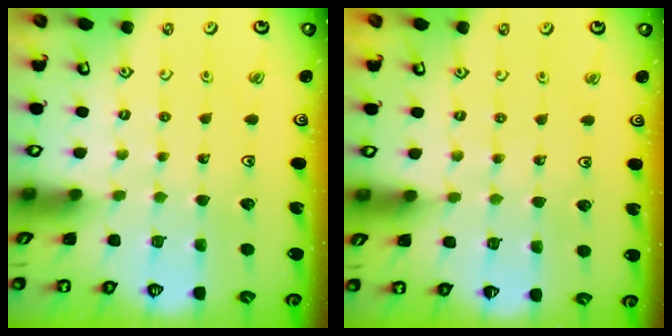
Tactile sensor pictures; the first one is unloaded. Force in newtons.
{"total": 3.0, "press": 2.9, "slide": 0.6}